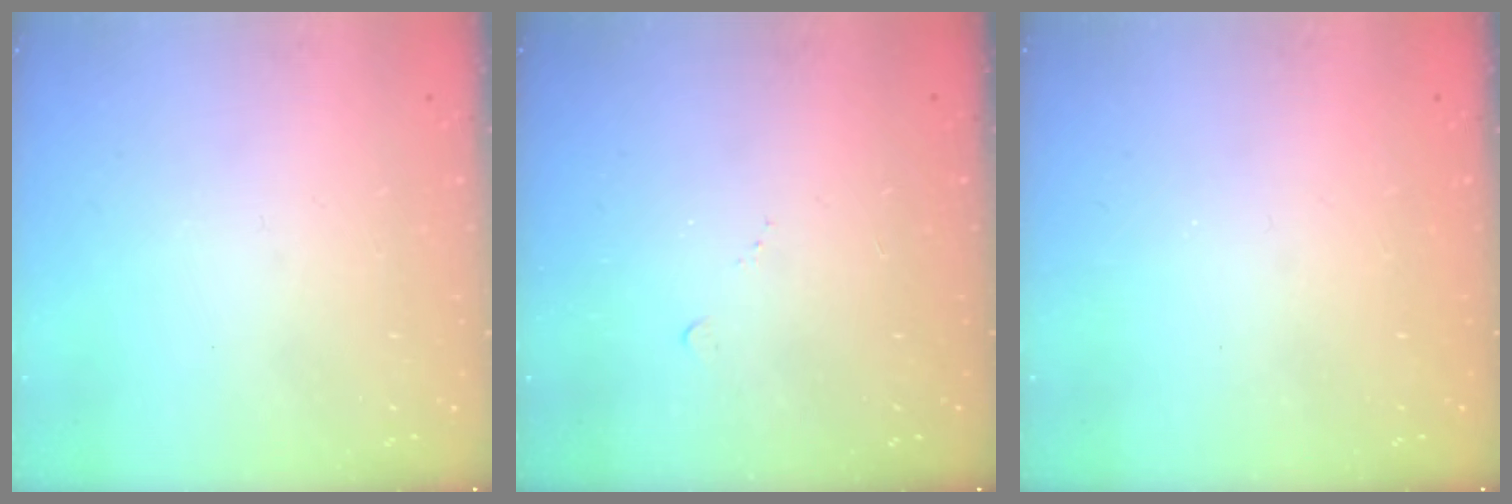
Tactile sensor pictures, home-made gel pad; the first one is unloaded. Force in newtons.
{"total": 4.0, "press": 4.0, "slide": 0.6}
{"total": 1.1, "press": 1.0, "slide": 0.1}